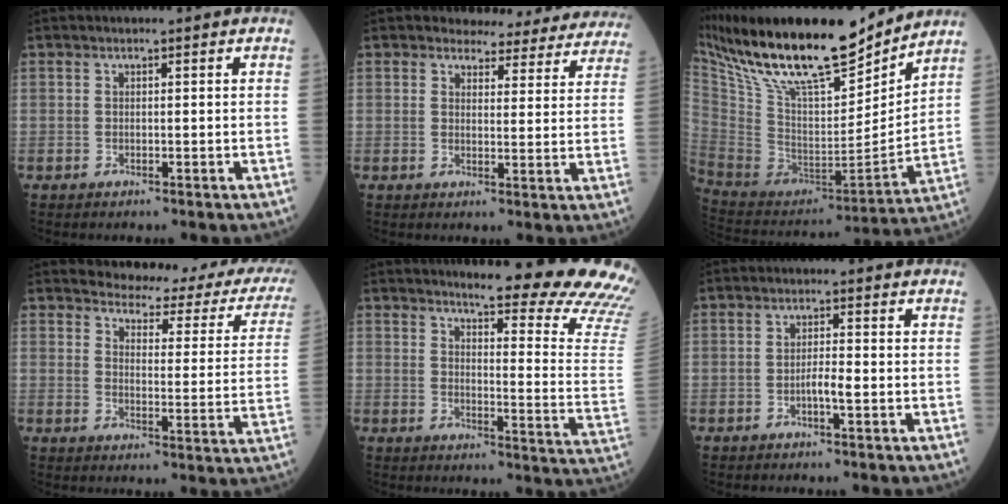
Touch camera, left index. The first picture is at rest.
{"total": 14.7, "force": [13.8, 4.6, 2.4], "torque": [0.006, -0.029, 0.133]}
{"total": 25.6, "force": [20.0, 5.6, 15.0], "torque": [-0.280, 0.004, 0.350]}
{"total": 19.3, "force": [17.8, 4.0, 6.3], "torque": [-0.056, -0.065, 0.185]}
{"total": 20.3, "force": [18.9, -0.6, 7.5], "torque": [-0.100, -0.136, 0.206]}
{"total": 2.2, "force": [-0.9, 0.1, 2.0], "torque": [-0.035, 0.001, -0.016]}